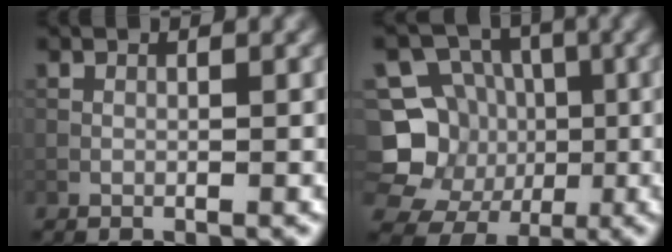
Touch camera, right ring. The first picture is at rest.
{"total": 8.1, "force": [-1.2, 7.7, 2.4], "torque": [-0.048, 0.011, -0.052]}